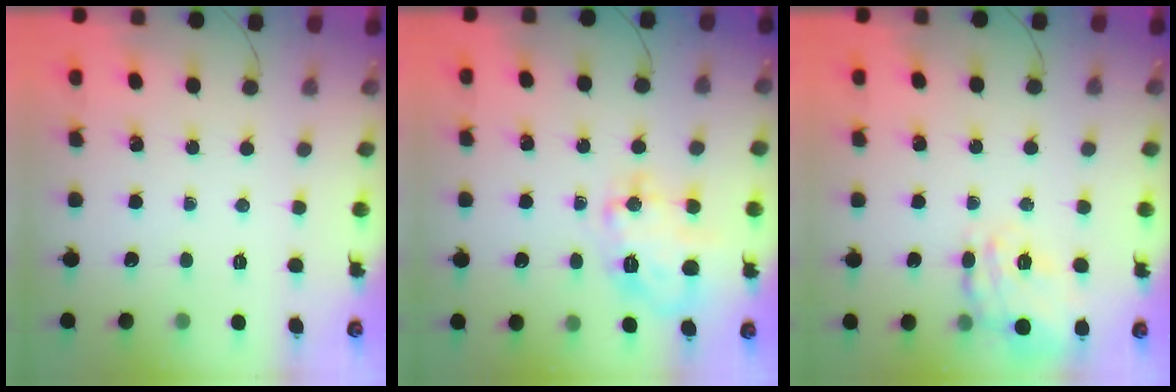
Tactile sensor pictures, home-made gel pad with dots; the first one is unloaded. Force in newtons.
{"total": 15.1, "press": 15.1, "slide": 0.9}
{"total": 18.1, "press": 18.0, "slide": 1.8}